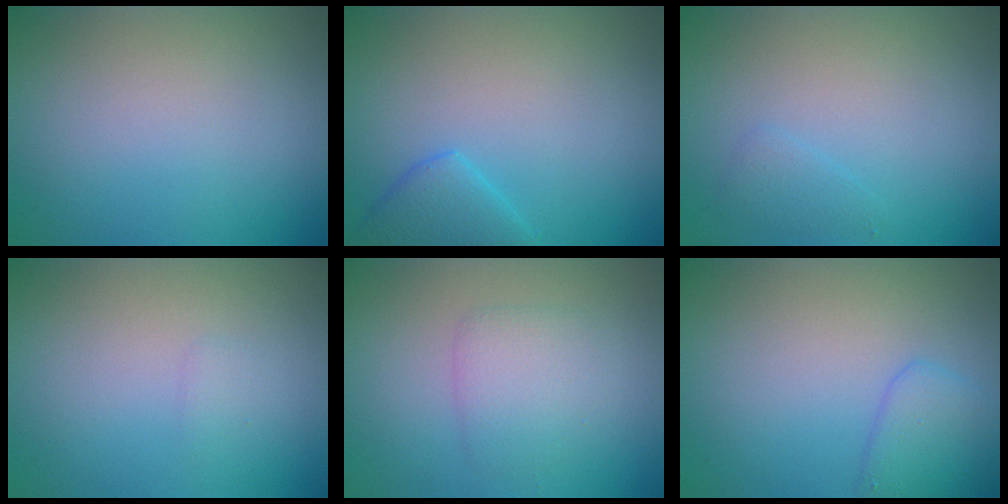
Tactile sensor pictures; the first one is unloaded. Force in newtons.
{"total": 2.8, "press": 2.8, "slide": 0.3}
{"total": 1.1, "press": 1.1, "slide": 0.1}
{"total": 0.7, "press": 0.7, "slide": 0.1}
{"total": 2.7, "press": 2.7, "slide": 0.1}
{"total": 2.5, "press": 2.5, "slide": 0.2}